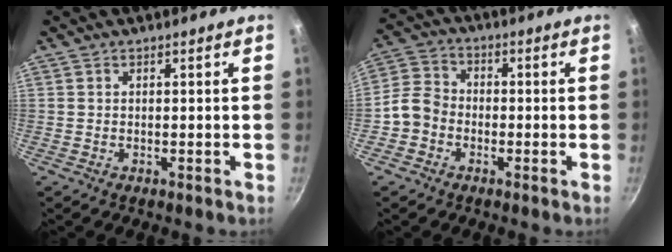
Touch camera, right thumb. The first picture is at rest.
{"total": 6.2, "force": [-2.2, 5.2, 2.7], "torque": [-0.031, 0.026, -0.059]}